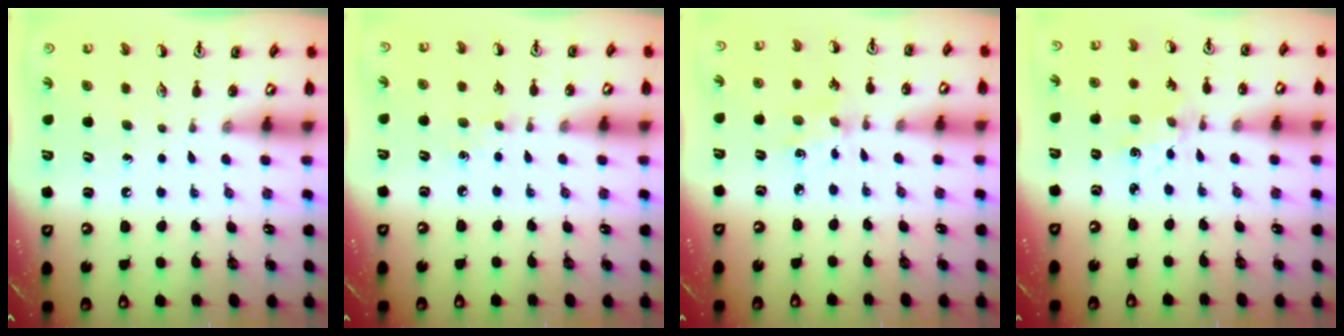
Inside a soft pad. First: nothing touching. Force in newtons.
{"total": 2.8, "press": 2.8, "slide": 0.4}
{"total": 1.8, "press": 1.8, "slide": 0.3}
{"total": 1.7, "press": 1.7, "slide": 0.3}